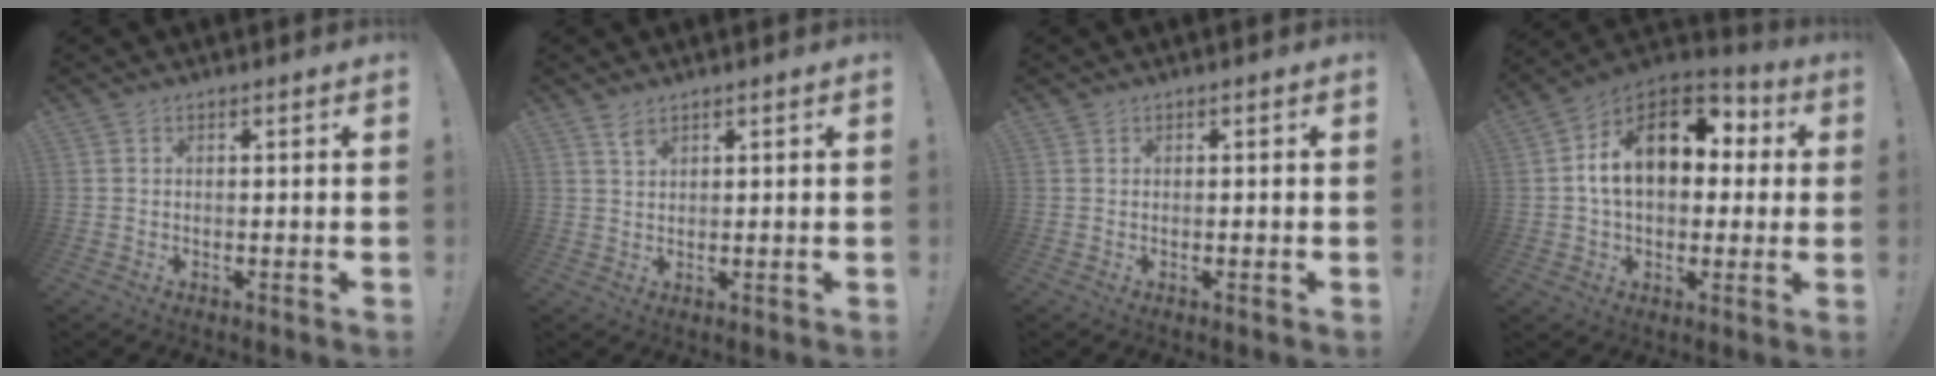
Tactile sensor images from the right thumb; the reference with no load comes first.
{"total": 2.6, "force": [2.1, 0.9, 1.3], "torque": [-0.012, -0.013, 0.035]}
{"total": 0.6, "force": [0.4, 0.4, -0.2], "torque": [0.002, 0.002, 0.008]}
{"total": 17.6, "force": [4.1, 11.5, 12.7], "torque": [-0.189, 0.002, 0.072]}